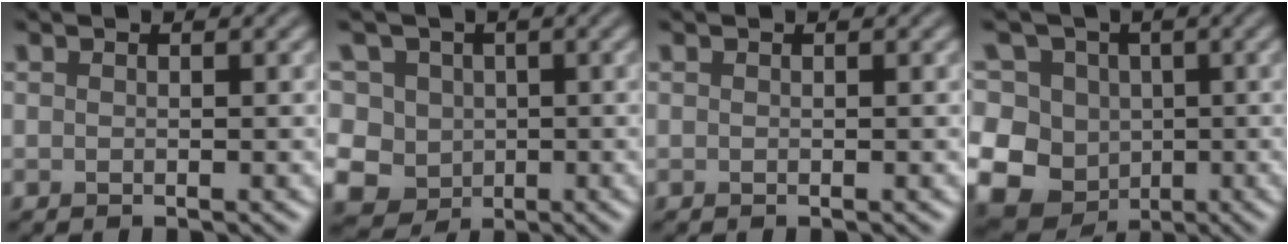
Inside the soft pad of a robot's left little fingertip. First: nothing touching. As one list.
[{"total": 11.2, "force": [2.4, 9.8, 4.8], "torque": [-0.103, 0.041, 0.007]}, {"total": 0.0}, {"total": 17.4, "force": [-0.2, 15.7, 7.4], "torque": [-0.168, 0.006, -0.030]}]